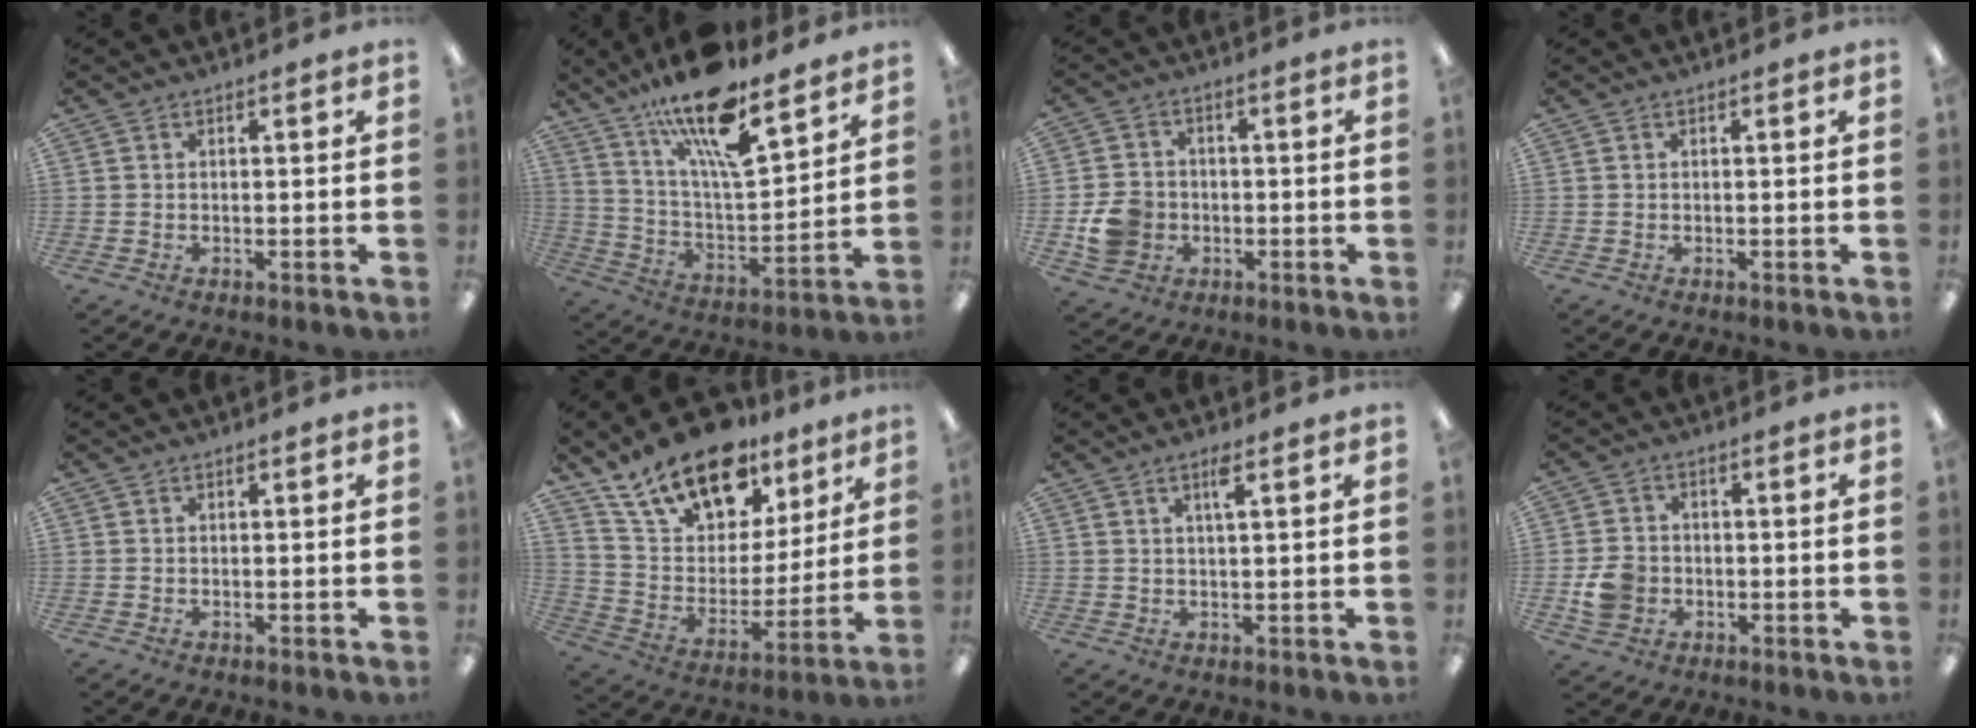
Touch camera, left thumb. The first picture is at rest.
{"total": 18.9, "force": [13.8, 5.6, 11.5], "torque": [-0.203, -0.086, 0.237]}
{"total": 7.8, "force": [-2.0, 6.8, 3.2], "torque": [-0.073, 0.014, -0.034]}
{"total": 0.0}
{"total": 0.0}
{"total": 19.7, "force": [14.4, 10.1, 8.8], "torque": [-0.159, -0.087, 0.260]}
{"total": 2.8, "force": [1.7, 0.3, 2.2], "torque": [-0.040, -0.001, 0.026]}
{"total": 5.9, "force": [-1.6, 5.1, 2.5], "torque": [-0.047, 0.008, -0.028]}